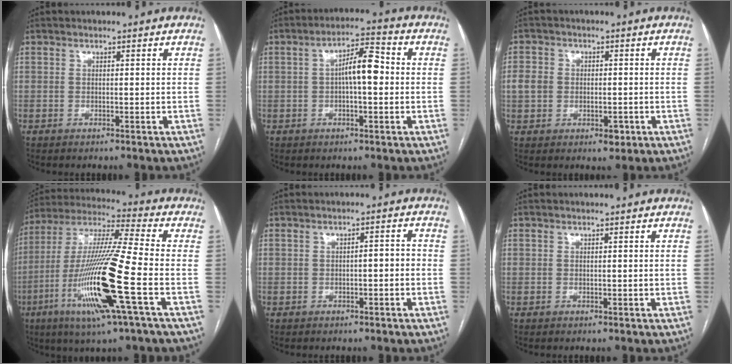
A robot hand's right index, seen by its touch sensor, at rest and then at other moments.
{"total": 6.6, "force": [0.2, 1.8, 6.4], "torque": [-0.112, 0.023, 0.001]}
{"total": 5.7, "force": [-1.1, 4.5, 3.3], "torque": [-0.059, 0.013, -0.011]}
{"total": 19.3, "force": [-6.2, 0.0, 18.2], "torque": [-0.381, -0.024, -0.124]}
{"total": 2.1, "force": [-0.4, 0.9, 1.9], "torque": [-0.029, 0.013, -0.003]}
{"total": 0.0}